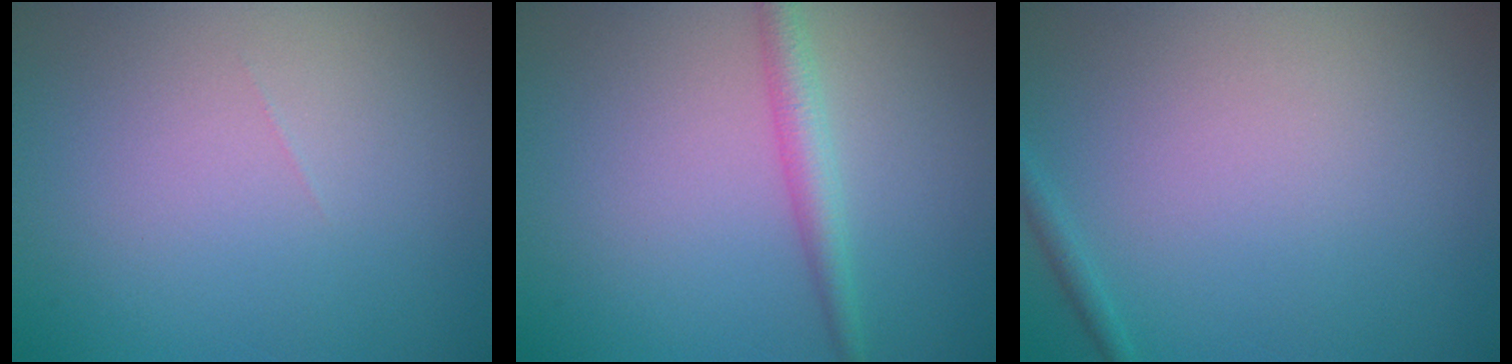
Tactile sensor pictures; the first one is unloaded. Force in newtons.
{"total": 2.4, "press": 2.4, "slide": 0.0}
{"total": 0.8, "press": 0.8, "slide": 0.0}